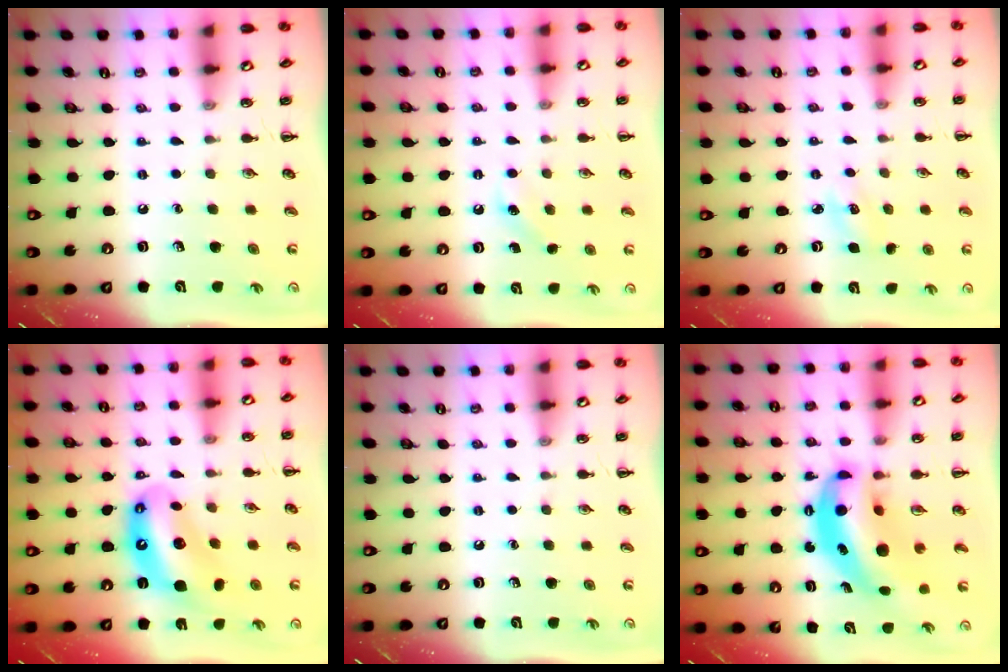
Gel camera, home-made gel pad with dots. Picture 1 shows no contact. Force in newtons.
{"total": 4.2, "press": 4.1, "slide": 1.1}
{"total": 4.2, "press": 4.0, "slide": 1.3}
{"total": 12.1, "press": 11.7, "slide": 3.1}
{"total": 0.0}
{"total": 11.5, "press": 11.2, "slide": 2.4}